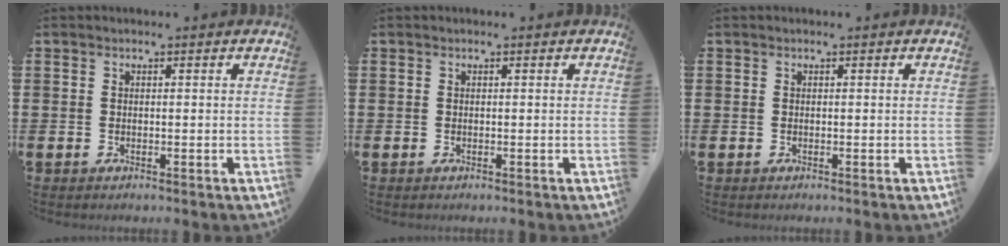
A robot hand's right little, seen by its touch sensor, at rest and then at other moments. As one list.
[{"total": 0.0}, {"total": 0.0}]